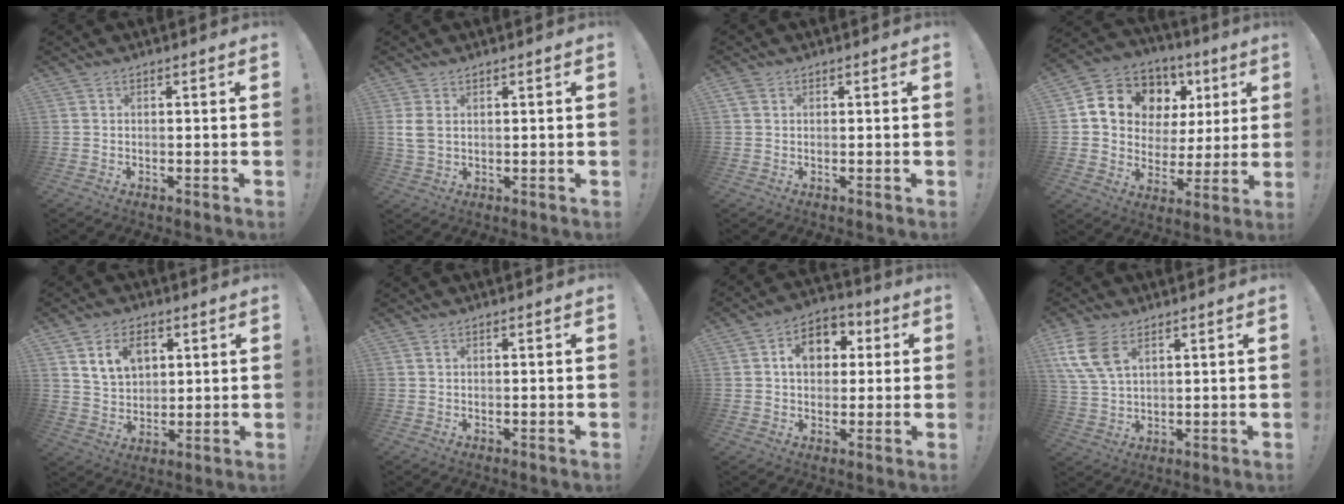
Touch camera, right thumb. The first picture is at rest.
{"total": 4.1, "force": [1.5, 2.8, 2.7], "torque": [-0.042, -0.004, 0.027]}
{"total": 2.1, "force": [1.0, 1.6, 0.9], "torque": [-0.011, 0.000, 0.018]}
{"total": 12.8, "force": [6.1, 10.1, 5.2], "torque": [-0.085, -0.037, 0.127]}
{"total": 9.8, "force": [4.8, 7.1, 4.8], "torque": [-0.070, -0.019, 0.092]}
{"total": 0.6, "force": [0.2, 0.5, 0.1], "torque": [-0.002, 0.003, 0.003]}
{"total": 10.7, "force": [2.8, 8.1, 6.3], "torque": [-0.089, -0.001, 0.053]}
{"total": 11.1, "force": [5.6, 6.8, 6.8], "torque": [-0.142, -0.017, 0.107]}